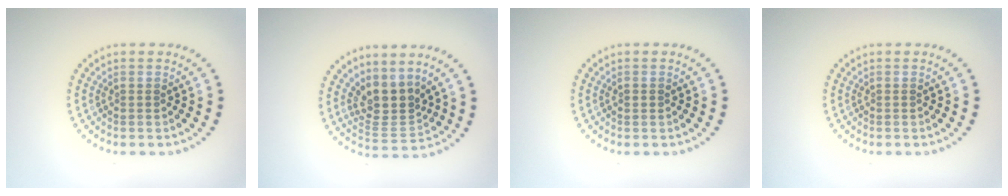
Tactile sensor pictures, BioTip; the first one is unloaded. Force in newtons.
{"total": 3.4, "press": 2.6, "slide": 2.3}
{"total": 0.8, "press": 0.8, "slide": 0.1}
{"total": 0.0}